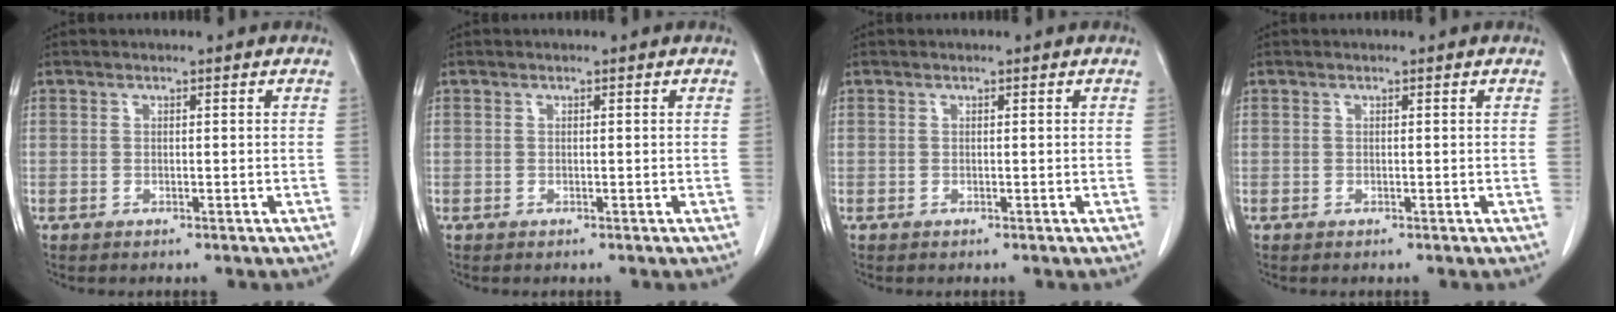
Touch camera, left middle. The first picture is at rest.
{"total": 0.0}
{"total": 0.0}
{"total": 0.0}